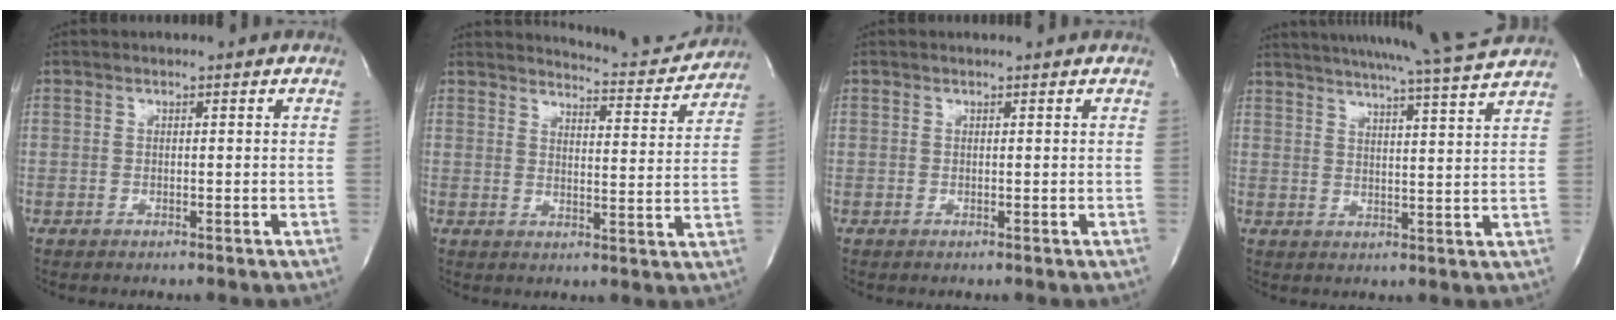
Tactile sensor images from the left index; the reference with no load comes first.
{"total": 9.5, "force": [9.5, 0.4, 0.4], "torque": [-0.005, -0.025, 0.117]}
{"total": 0.6, "force": [0.5, 0.0, 0.3], "torque": [-0.011, 0.003, 0.008]}
{"total": 16.6, "force": [15.2, -1.7, 6.4], "torque": [-0.115, -0.032, 0.202]}